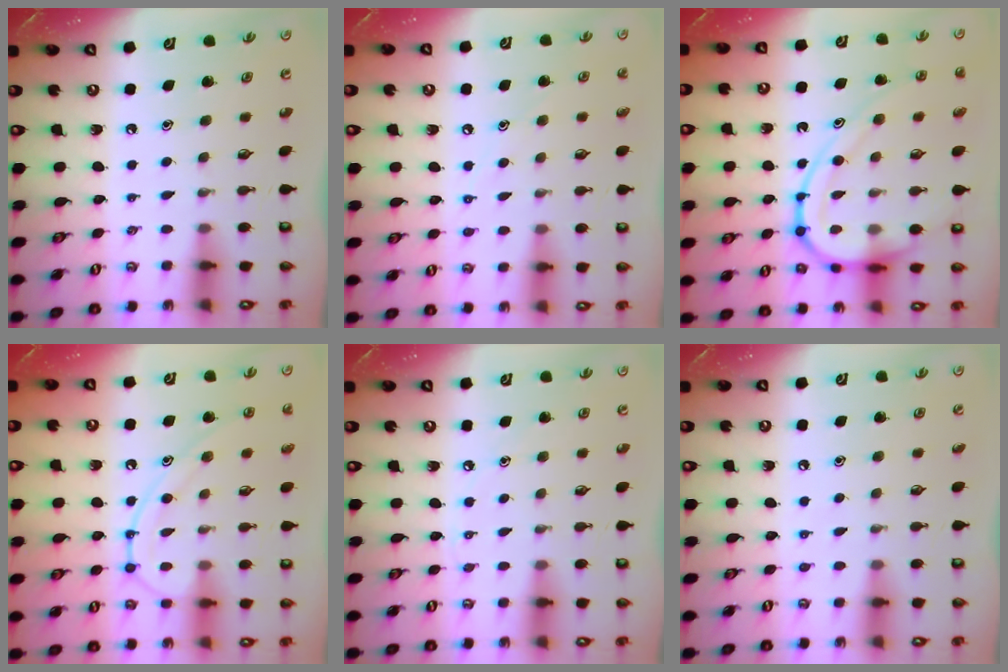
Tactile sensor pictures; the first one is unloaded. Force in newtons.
{"total": 5.7, "press": 5.7, "slide": 0.7}
{"total": 15.8, "press": 15.7, "slide": 1.5}
{"total": 11.5, "press": 11.5, "slide": 0.8}
{"total": 3.2, "press": 3.2, "slide": 0.4}
{"total": 3.8, "press": 3.7, "slide": 0.9}